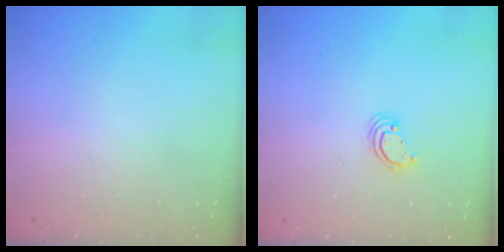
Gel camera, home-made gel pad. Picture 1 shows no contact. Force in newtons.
{"total": 3.6, "press": 3.6, "slide": 0.2}